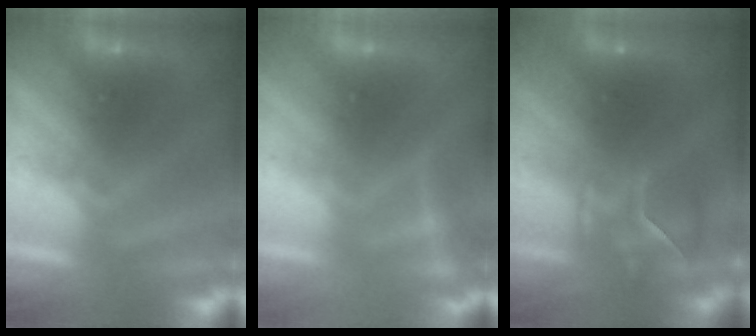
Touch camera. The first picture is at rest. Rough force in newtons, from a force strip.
{"total": 2.7}
{"total": 3.5}